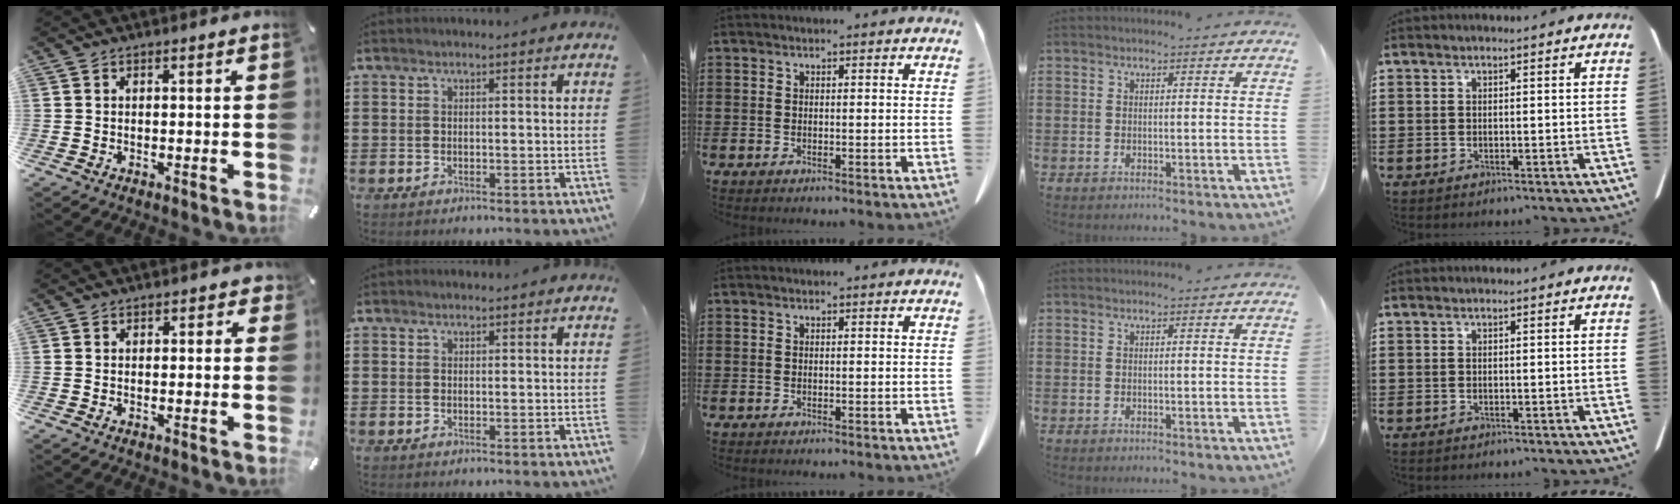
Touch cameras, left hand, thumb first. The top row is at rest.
{"thumb": {"total": 1.2, "force": [0.3, 1.1, 0.5], "torque": [0.006, -0.001, 0.001]}, "index": {"total": 0.6, "force": [0.5, 0.2, -0.1], "torque": [0.000, 0.001, 0.011]}}